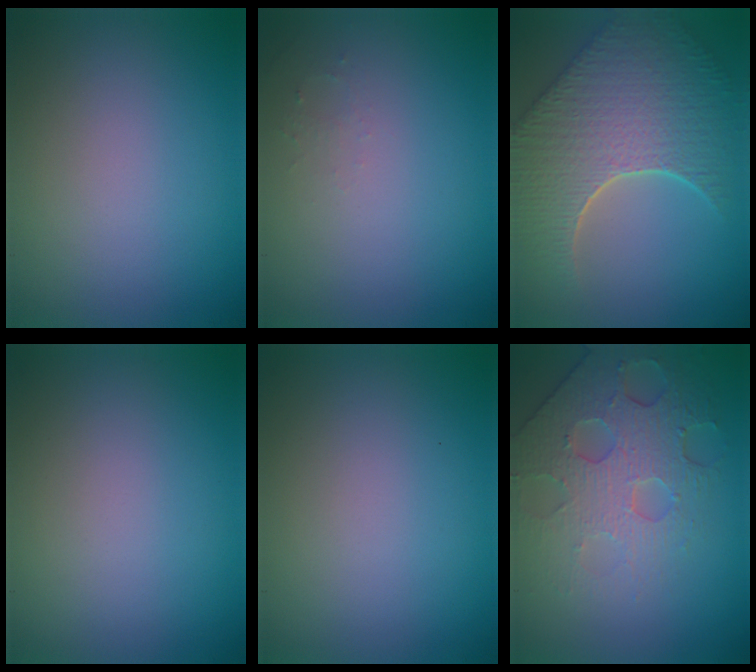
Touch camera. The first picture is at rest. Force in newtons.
{"total": 0.8, "press": 0.8, "slide": 0.3}
{"total": 9.5, "press": 6.8, "slide": 6.7}
{"total": 0.0}
{"total": 0.0}
{"total": 5.2, "press": 4.6, "slide": 2.3}